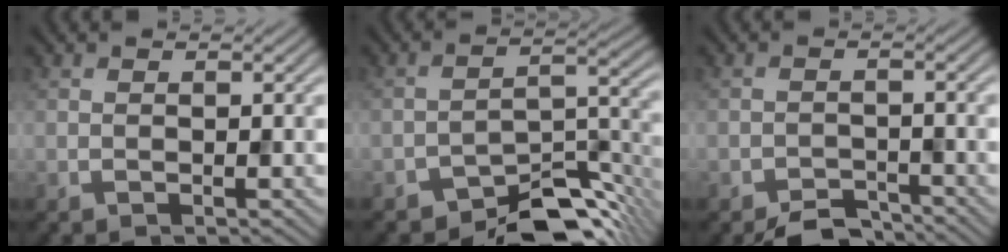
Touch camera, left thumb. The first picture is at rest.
{"total": 8.8, "force": [-7.0, 3.3, 4.3], "torque": [-0.043, 0.002, -0.127]}
{"total": 3.6, "force": [-3.3, 1.1, 1.1], "torque": [-0.017, -0.002, -0.059]}